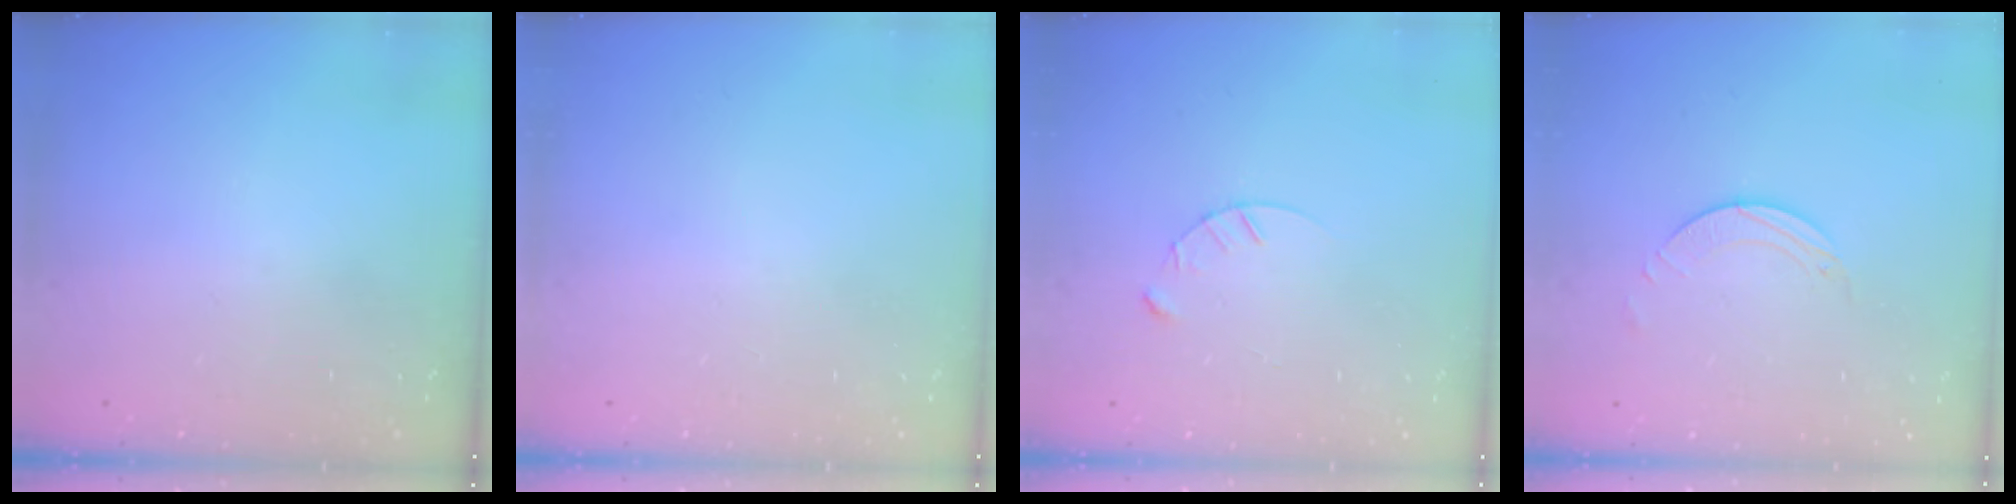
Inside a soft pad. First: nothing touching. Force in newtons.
{"total": 0.0}
{"total": 3.4, "press": 3.4, "slide": 0.3}
{"total": 2.0, "press": 2.0, "slide": 0.2}